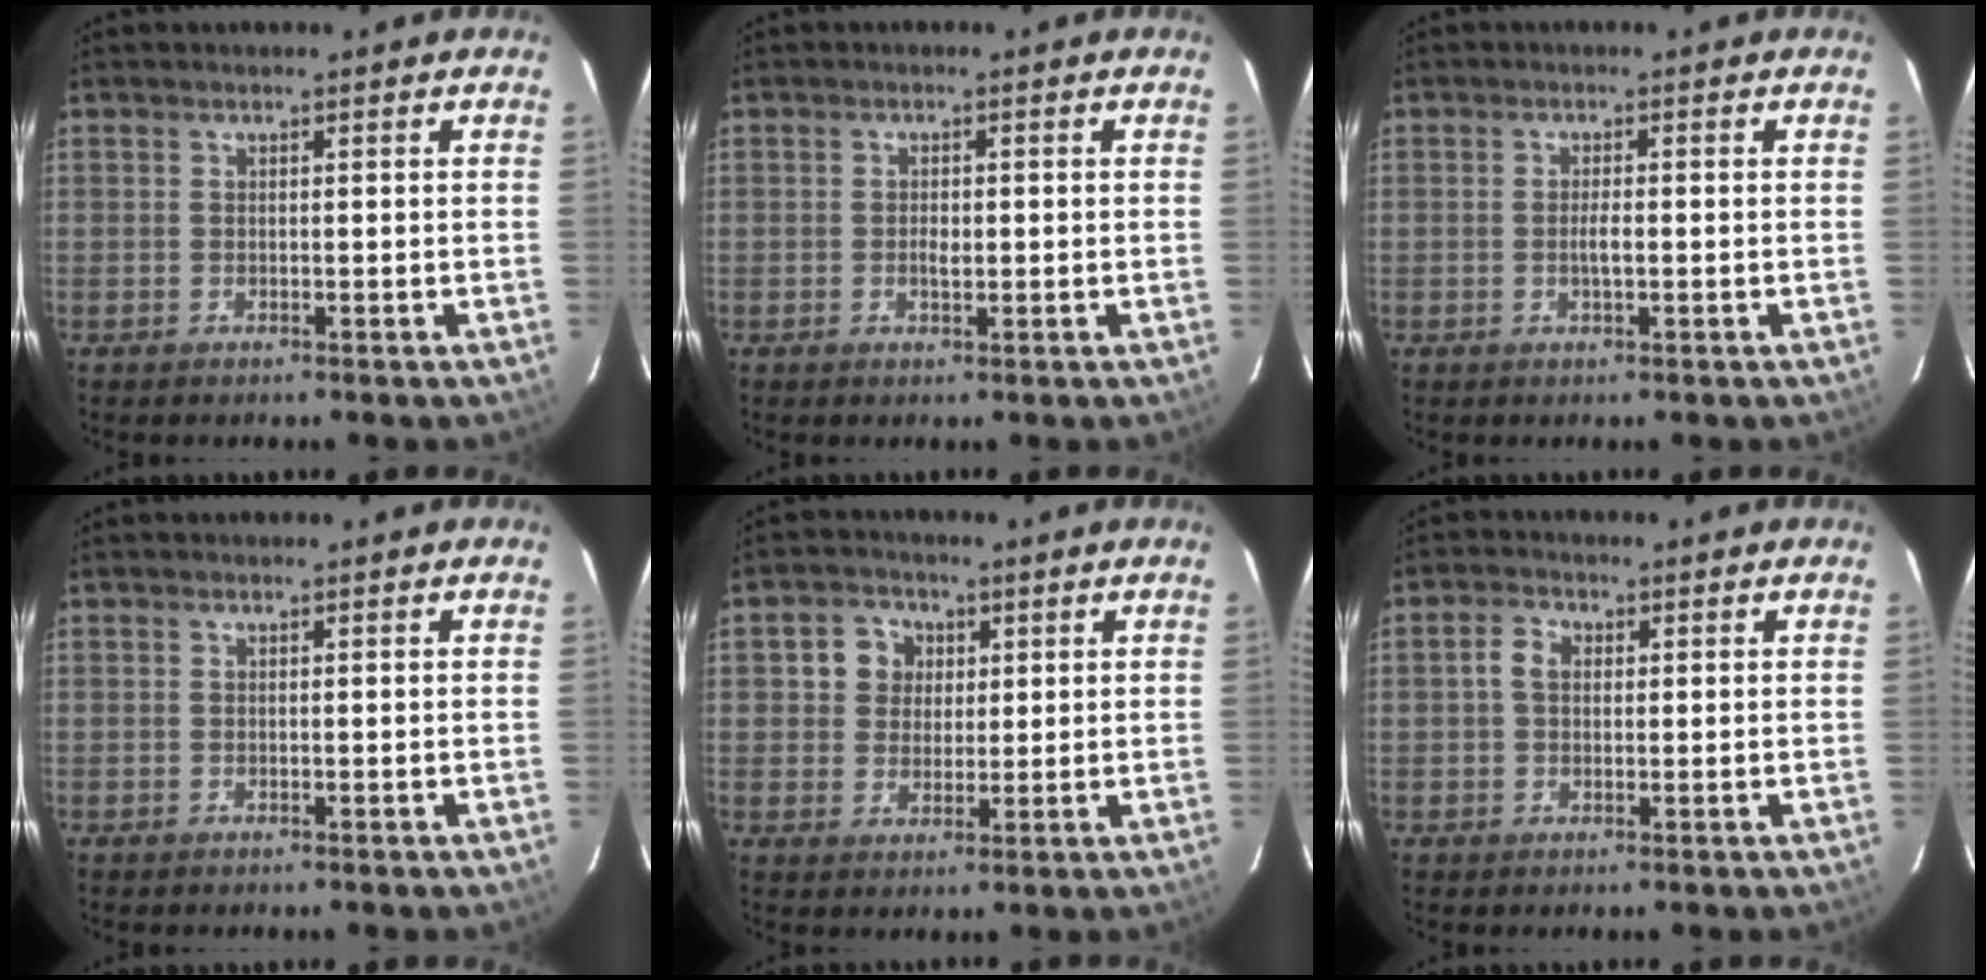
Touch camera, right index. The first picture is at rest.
{"total": 1.8, "force": [-0.3, 0.8, 1.5], "torque": [-0.027, 0.000, -0.005]}
{"total": 2.0, "force": [-0.4, 0.5, 1.9], "torque": [-0.036, -0.001, -0.007]}
{"total": 0.0}
{"total": 5.8, "force": [1.5, 5.3, 1.8], "torque": [-0.032, 0.020, 0.026]}
{"total": 3.2, "force": [0.4, 2.5, 2.0], "torque": [-0.040, 0.012, 0.007]}